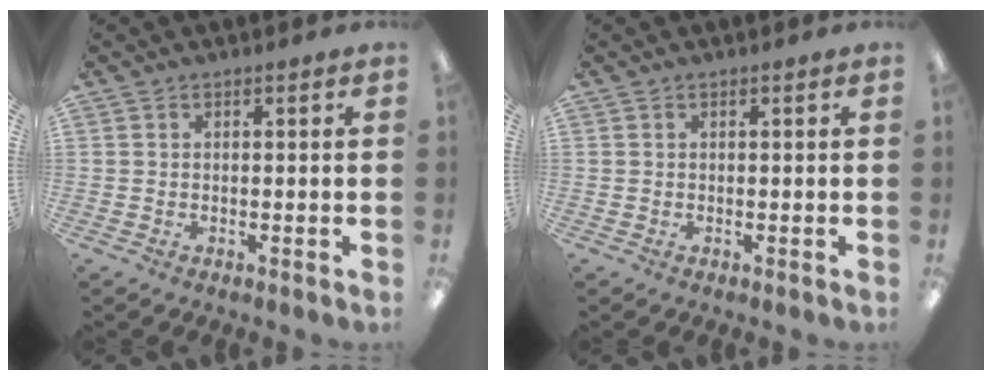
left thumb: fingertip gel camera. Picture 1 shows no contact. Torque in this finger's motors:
{"motor_torque": [0.02, 0.01, 0.20, -0.11, 0.00]}